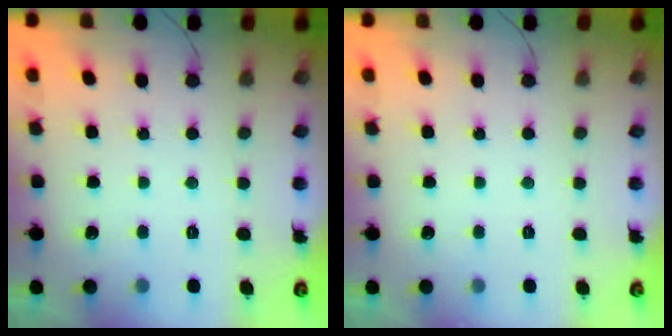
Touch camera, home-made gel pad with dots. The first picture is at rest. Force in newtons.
{"total": 0.0}